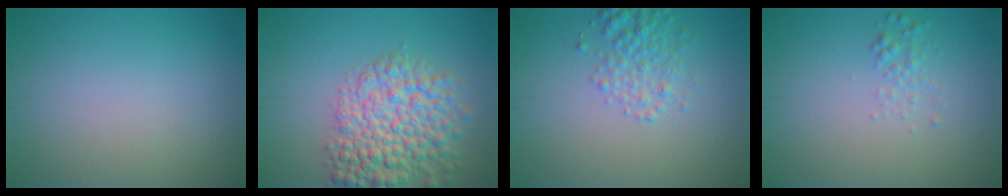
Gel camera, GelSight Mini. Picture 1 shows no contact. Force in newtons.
{"total": 7.5, "press": 7.5, "slide": 0.3}
{"total": 2.7, "press": 2.7, "slide": 0.1}
{"total": 1.1, "press": 1.1, "slide": 0.0}